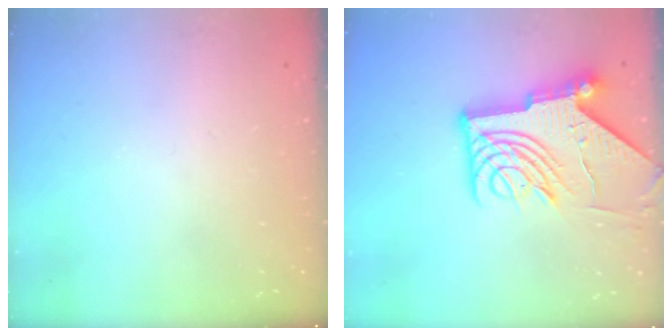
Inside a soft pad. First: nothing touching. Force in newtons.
{"total": 15.2, "press": 15.1, "slide": 1.5}